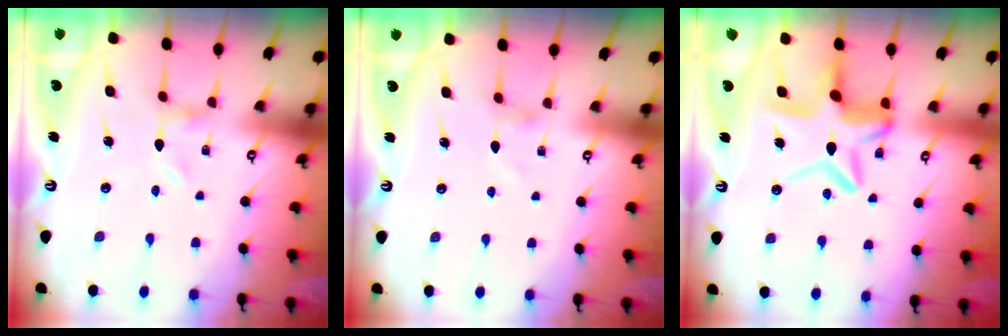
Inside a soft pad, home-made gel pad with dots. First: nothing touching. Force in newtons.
{"total": 1.6, "press": 1.5, "slide": 0.3}
{"total": 11.8, "press": 11.7, "slide": 1.1}